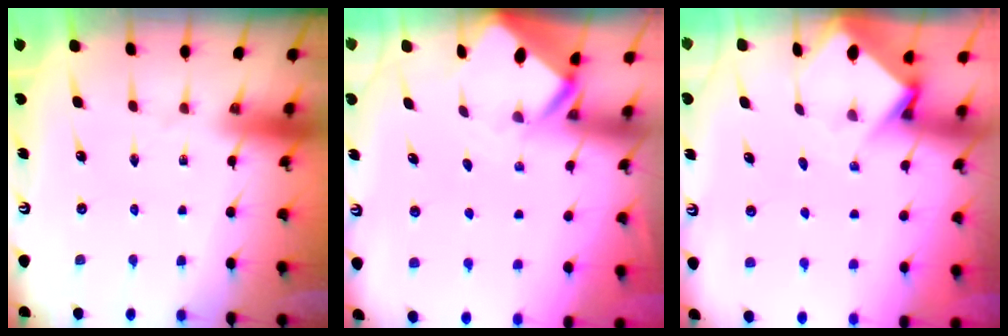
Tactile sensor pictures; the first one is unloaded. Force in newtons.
{"total": 3.1, "press": 3.1, "slide": 0.2}
{"total": 3.6, "press": 3.5, "slide": 0.3}